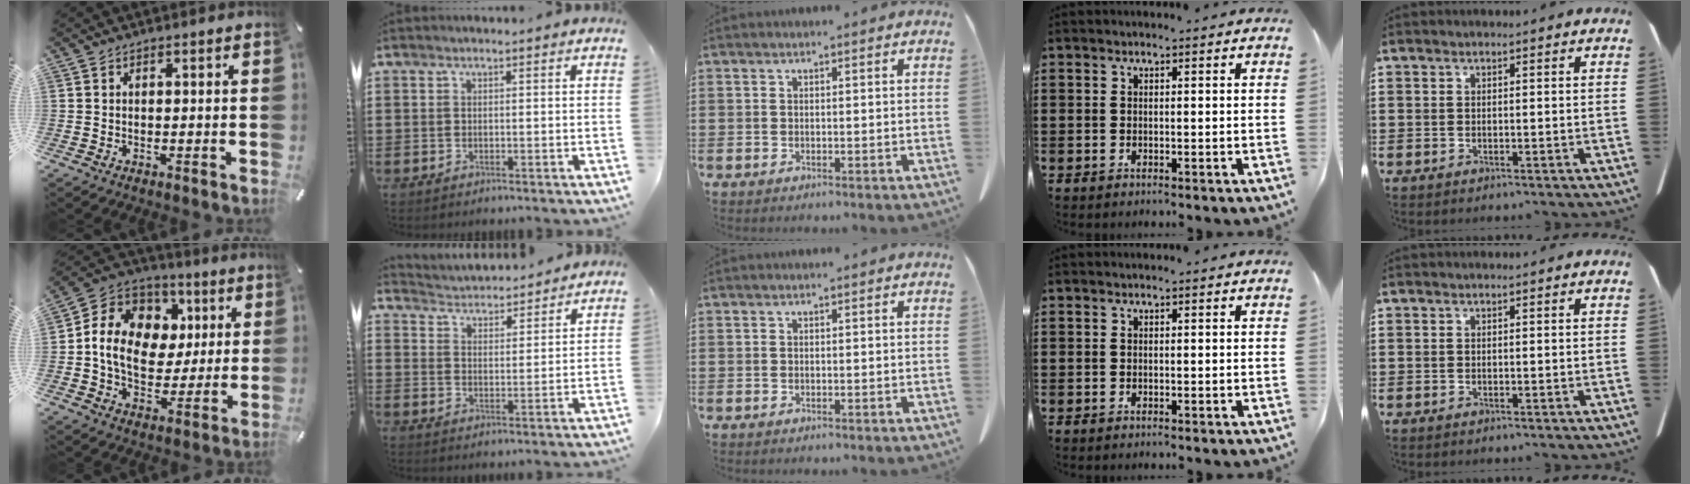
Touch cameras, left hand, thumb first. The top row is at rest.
{"thumb": {"total": 13.8, "force": [0.7, 11.6, 7.5], "torque": [-0.153, 0.009, 0.019]}, "index": {"total": 3.4, "force": [3.3, 0.4, -0.3], "torque": [-0.014, -0.024, 0.055]}}